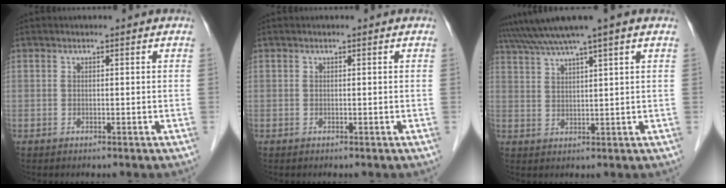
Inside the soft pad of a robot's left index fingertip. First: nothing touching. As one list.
[{"total": 0.0}, {"total": 7.9, "force": [6.1, -1.4, 4.7], "torque": [-0.086, 0.030, 0.102]}]